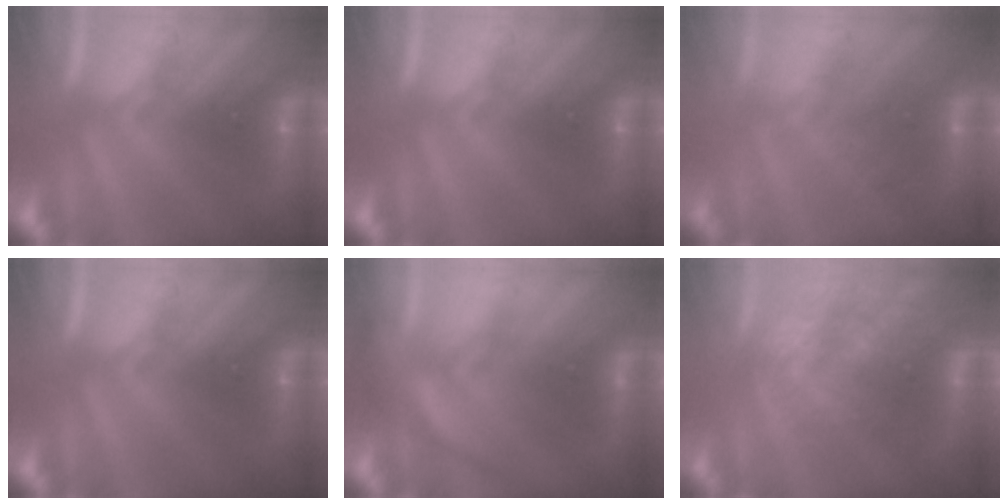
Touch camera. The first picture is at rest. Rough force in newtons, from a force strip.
{"total": 0.0}
{"total": 2.4}
{"total": 0.0}
{"total": 3.2}
{"total": 3.6}